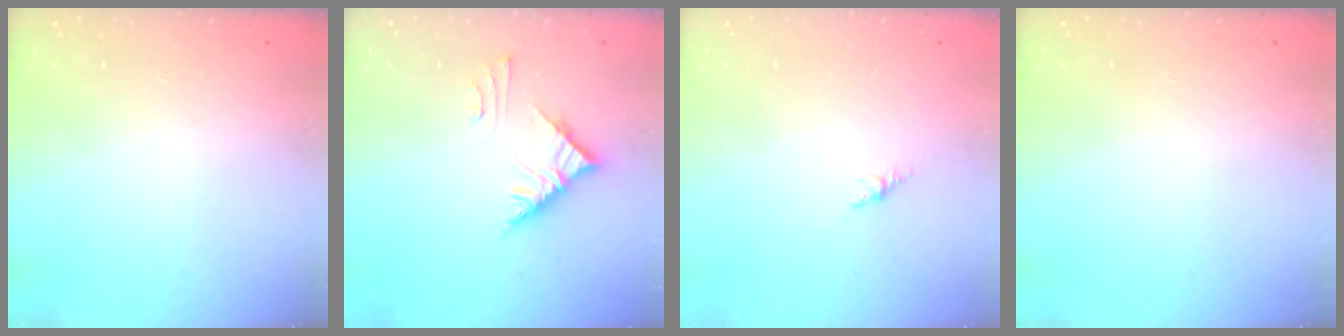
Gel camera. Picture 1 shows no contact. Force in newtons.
{"total": 6.2, "press": 6.2, "slide": 0.1}
{"total": 2.7, "press": 2.6, "slide": 0.7}
{"total": 0.0}